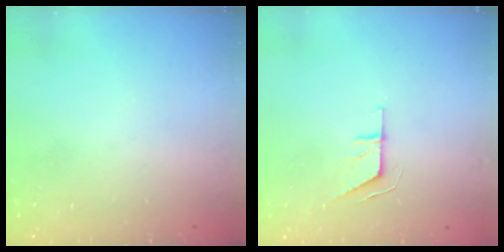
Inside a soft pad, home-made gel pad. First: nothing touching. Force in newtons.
{"total": 4.5, "press": 4.5, "slide": 0.3}